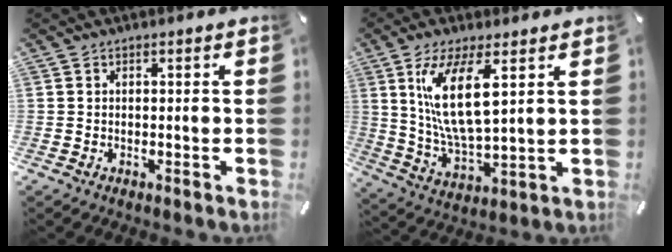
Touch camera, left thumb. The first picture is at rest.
{"total": 13.5, "force": [5.3, 4.8, 11.4], "torque": [-0.238, -0.015, 0.090]}